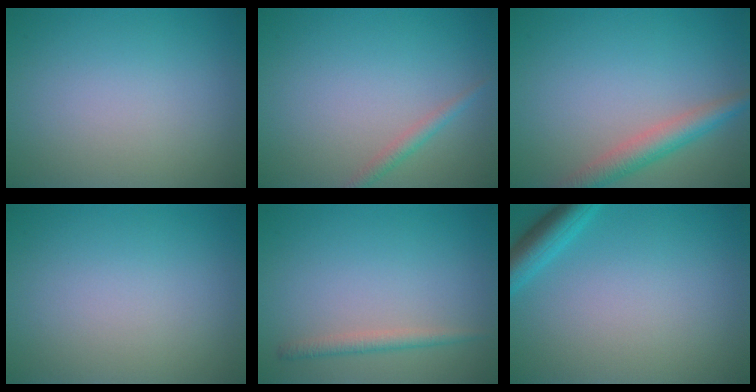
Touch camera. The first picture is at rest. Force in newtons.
{"total": 1.3, "press": 1.3, "slide": 0.0}
{"total": 3.5, "press": 3.5, "slide": 0.1}
{"total": 0.0}
{"total": 1.6, "press": 1.6, "slide": 0.0}
{"total": 2.9, "press": 2.9, "slide": 0.2}